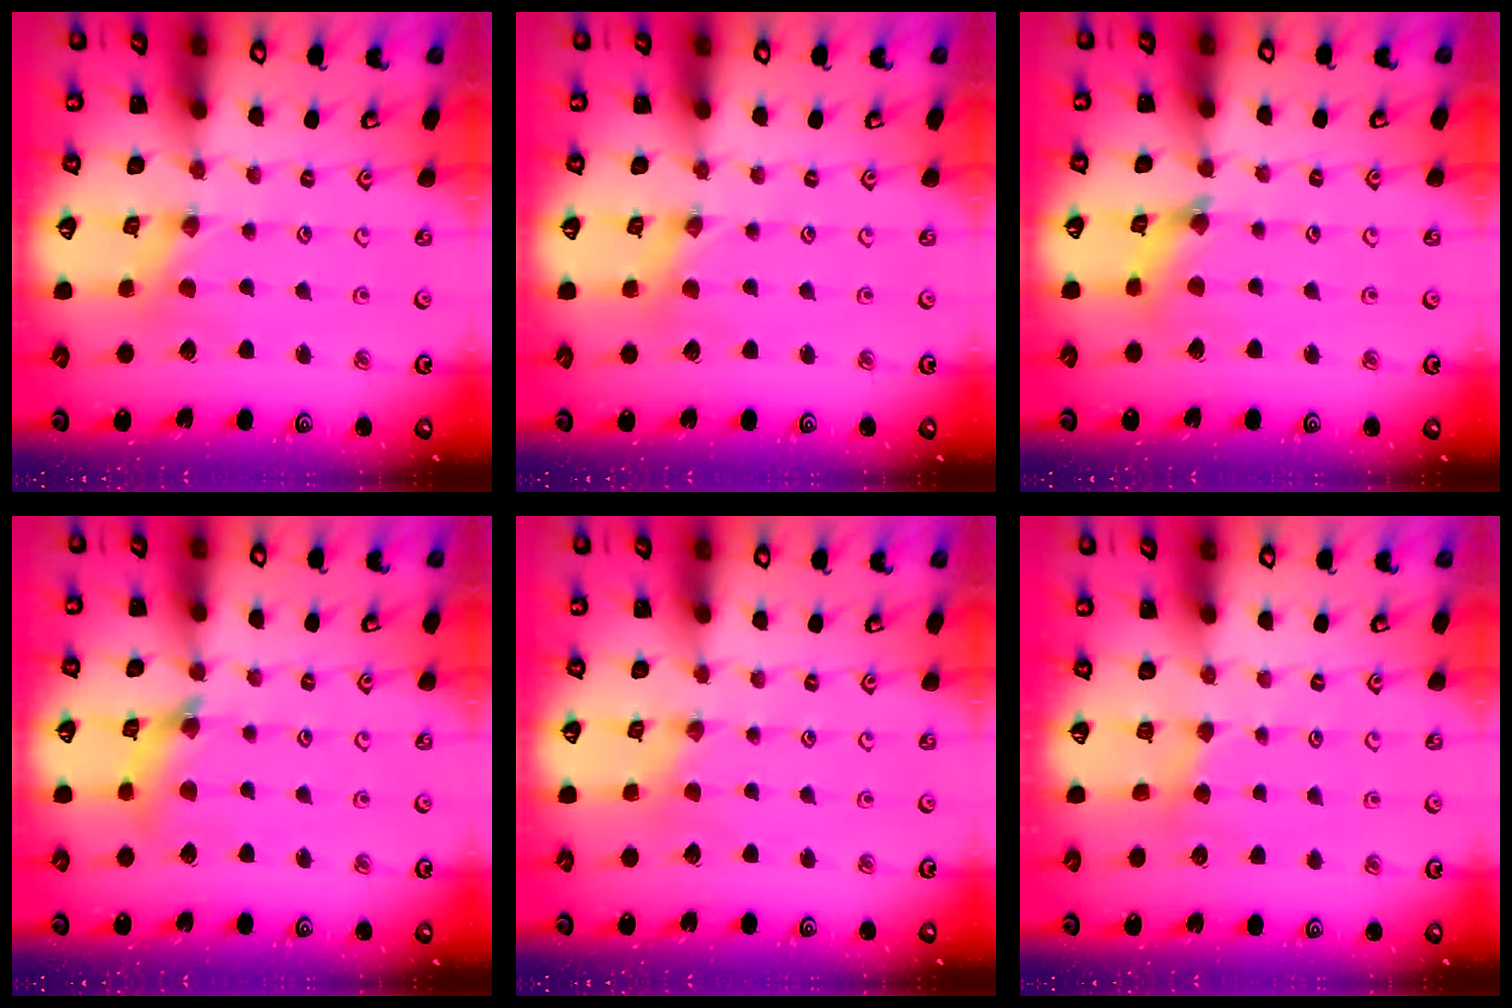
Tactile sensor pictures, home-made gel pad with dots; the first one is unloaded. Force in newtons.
{"total": 1.4, "press": 1.3, "slide": 0.2}
{"total": 5.0, "press": 5.0, "slide": 0.5}
{"total": 8.7, "press": 8.6, "slide": 1.1}
{"total": 1.2, "press": 1.1, "slide": 0.2}
{"total": 2.9, "press": 2.9, "slide": 0.4}